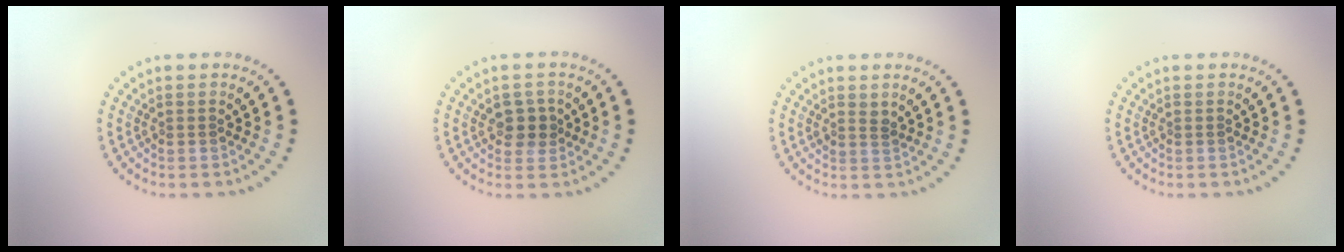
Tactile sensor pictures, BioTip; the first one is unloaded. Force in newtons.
{"total": 2.0, "press": 1.9, "slide": 0.7}
{"total": 1.1, "press": 0.9, "slide": 0.7}
{"total": 0.0}